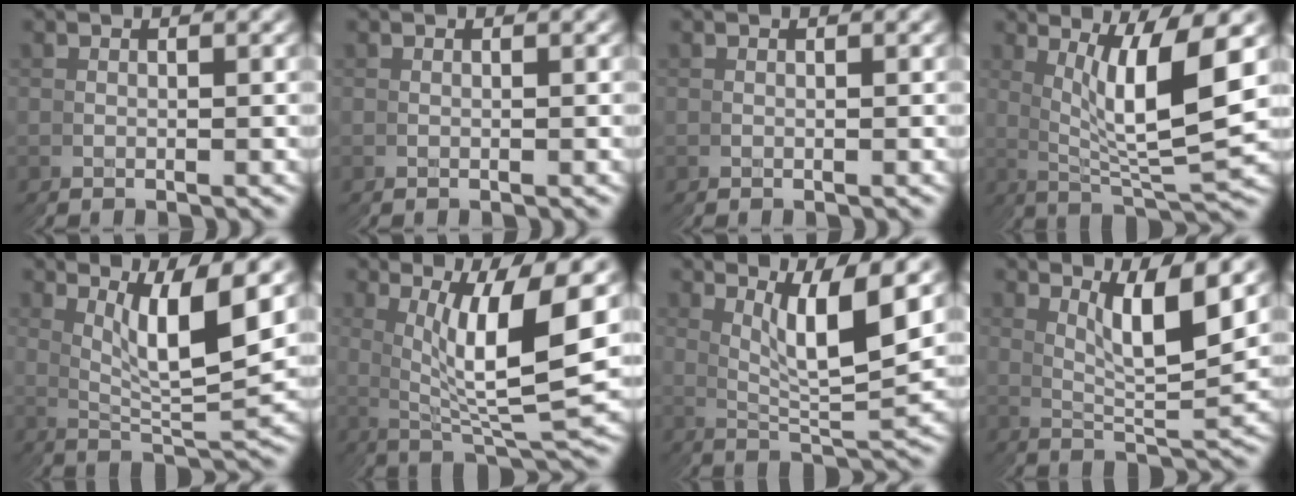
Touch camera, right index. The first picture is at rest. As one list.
[{"total": 0.0}, {"total": 0.0}, {"total": 8.0, "force": [2.3, 2.4, 7.3], "torque": [-0.134, -0.005, 0.041]}, {"total": 6.0, "force": [2.8, 1.2, 5.1], "torque": [-0.094, -0.003, 0.049]}, {"total": 8.9, "force": [1.7, 3.0, 8.3], "torque": [-0.147, -0.006, 0.035]}, {"total": 5.5, "force": [2.8, 0.9, 4.7], "torque": [-0.085, -0.003, 0.048]}, {"total": 4.8, "force": [2.8, 0.7, 3.8], "torque": [-0.069, -0.003, 0.050]}]